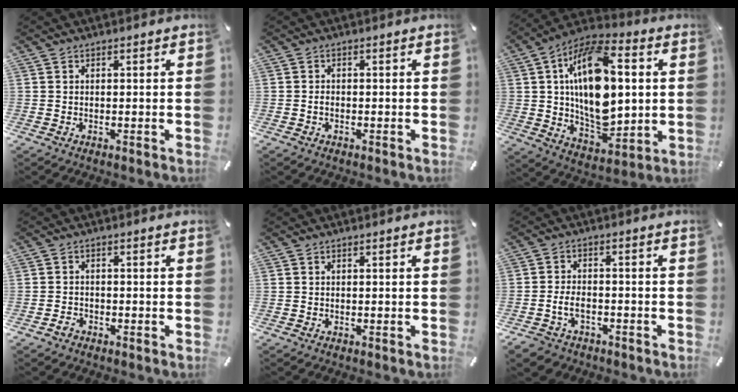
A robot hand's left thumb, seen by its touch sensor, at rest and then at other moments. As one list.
[{"total": 1.0, "force": [-0.5, 0.6, 0.7], "torque": [-0.016, 0.002, -0.010]}, {"total": 21.4, "force": [3.6, 12.6, 16.9], "torque": [-0.311, -0.016, 0.055]}, {"total": 1.8, "force": [-1.3, 1.2, 0.7], "torque": [-0.013, 0.005, -0.027]}, {"total": 0.0}, {"total": 5.2, "force": [-2.3, 3.6, 3.0], "torque": [-0.070, 0.009, -0.044]}]